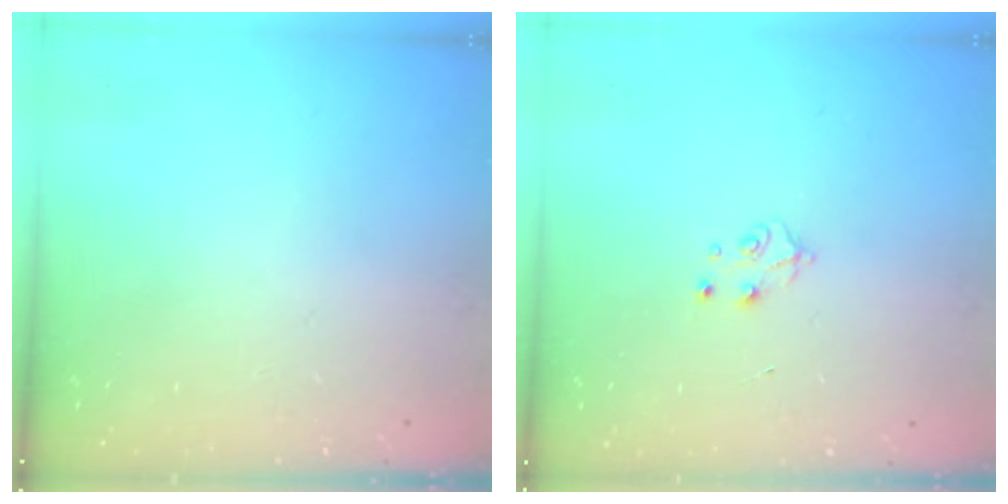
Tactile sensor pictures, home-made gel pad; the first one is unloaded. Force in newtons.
{"total": 4.4, "press": 4.4, "slide": 0.7}